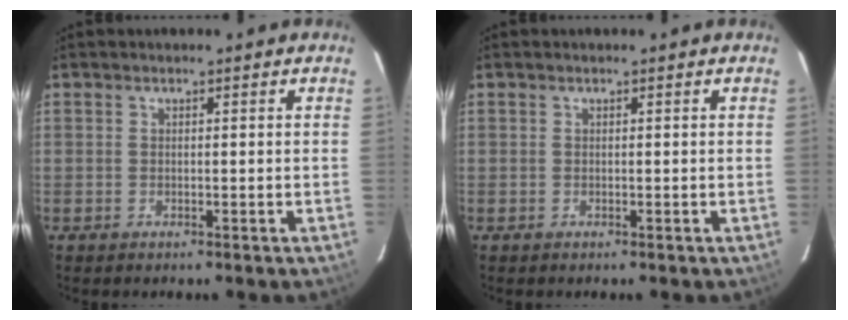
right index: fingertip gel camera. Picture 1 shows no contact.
{"total": 0.0}